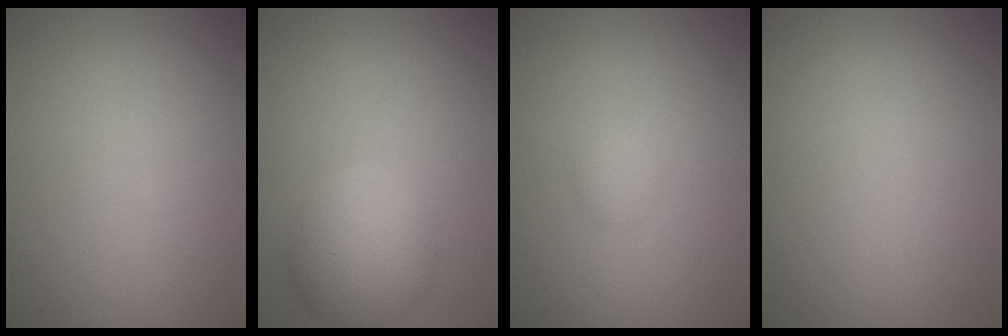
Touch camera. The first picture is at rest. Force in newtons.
{"total": 5.1, "press": 5.1, "slide": 0.1}
{"total": 0.8, "press": 0.8, "slide": 0.1}
{"total": 0.0}